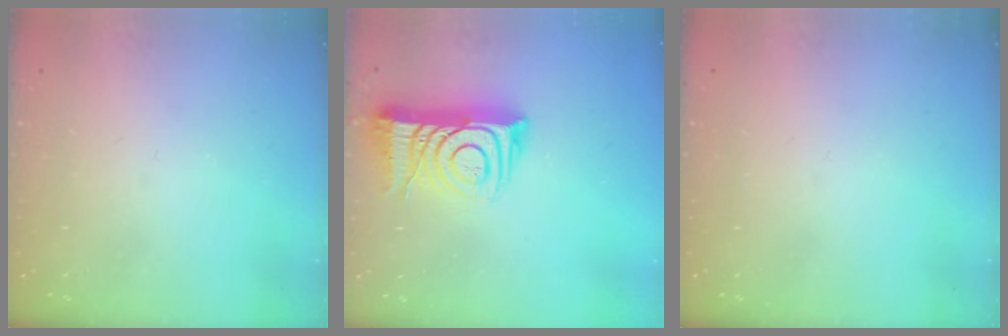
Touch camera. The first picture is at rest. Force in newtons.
{"total": 12.9, "press": 12.8, "slide": 1.1}
{"total": 0.0}